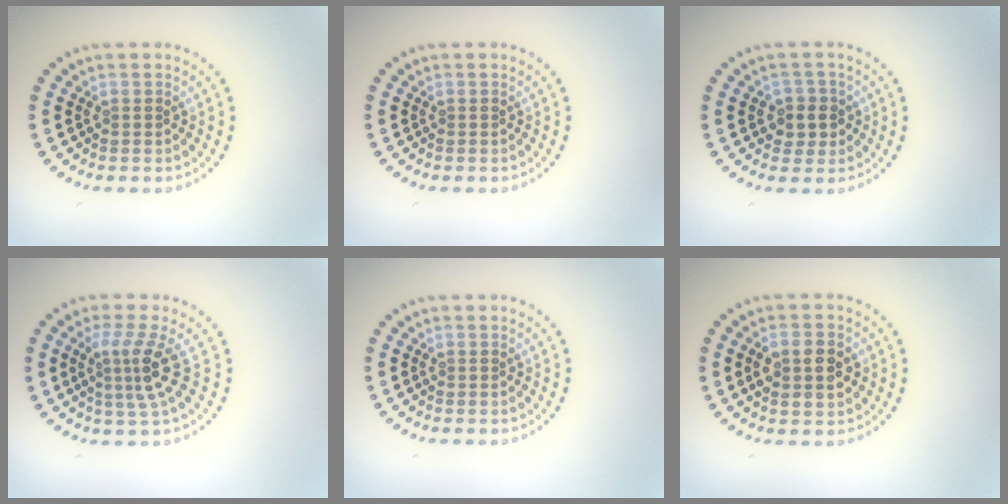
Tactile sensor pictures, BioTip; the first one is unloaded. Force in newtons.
{"total": 0.0}
{"total": 2.4, "press": 2.1, "slide": 1.0}
{"total": 3.5, "press": 2.4, "slide": 2.5}
{"total": 0.0}
{"total": 3.7, "press": 3.7, "slide": 0.1}